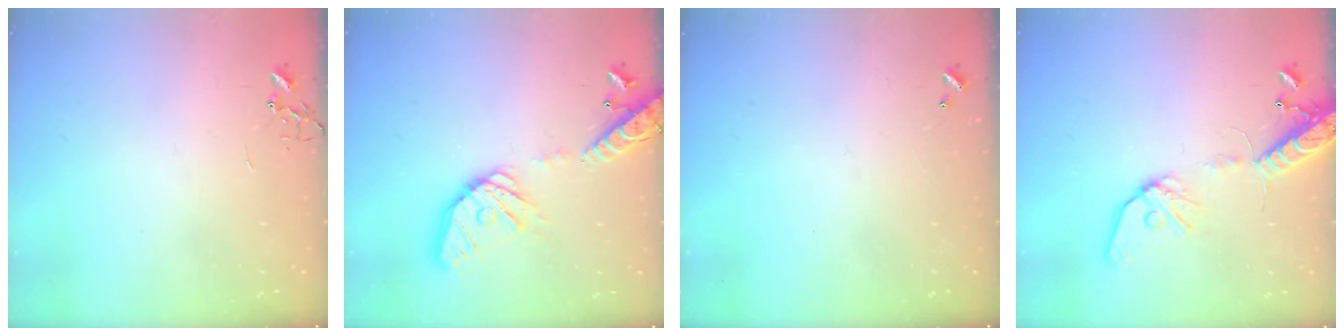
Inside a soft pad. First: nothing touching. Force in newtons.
{"total": 19.5, "press": 19.2, "slide": 3.3}
{"total": 0.0}
{"total": 14.1, "press": 13.8, "slide": 3.0}